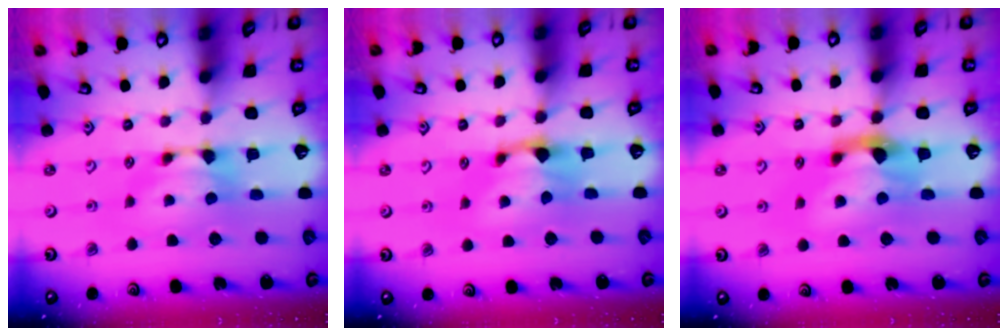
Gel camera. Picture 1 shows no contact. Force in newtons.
{"total": 1.0, "press": 0.2, "slide": 0.9}
{"total": 2.9, "press": 2.6, "slide": 1.5}